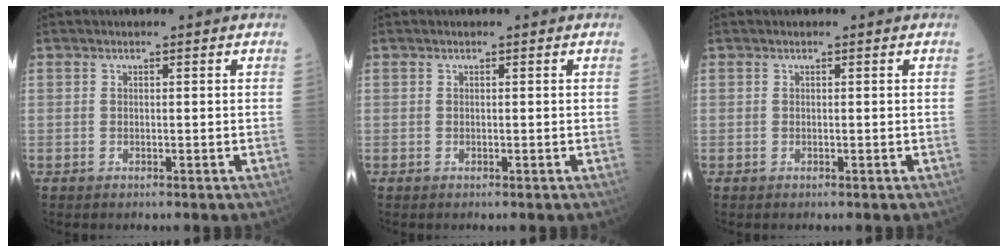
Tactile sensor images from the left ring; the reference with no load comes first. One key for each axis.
{"total": 0.0}
{"total": 0.0}